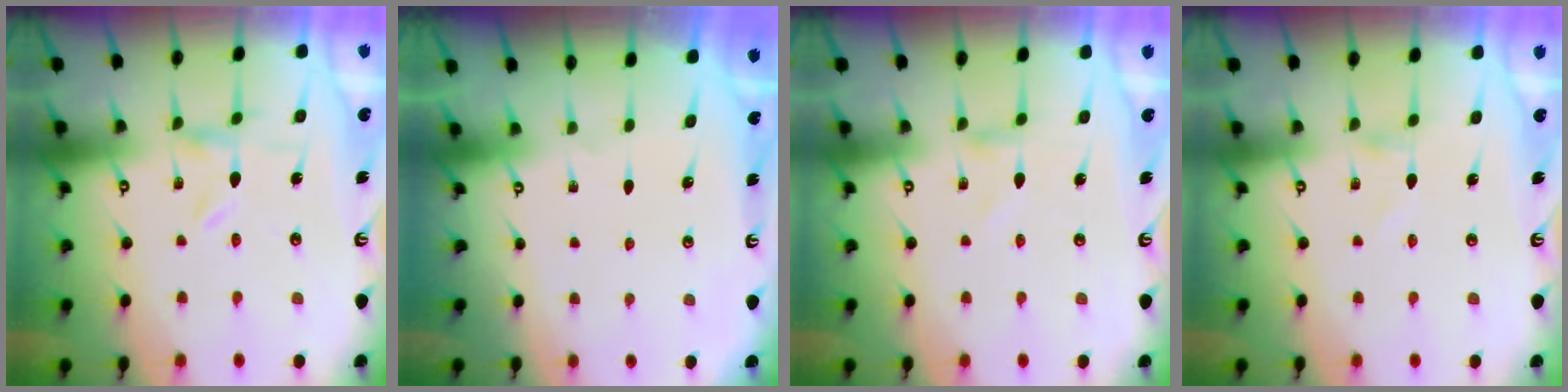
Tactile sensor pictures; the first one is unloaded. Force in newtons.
{"total": 0.0}
{"total": 0.0}
{"total": 0.8, "press": 0.7, "slide": 0.3}